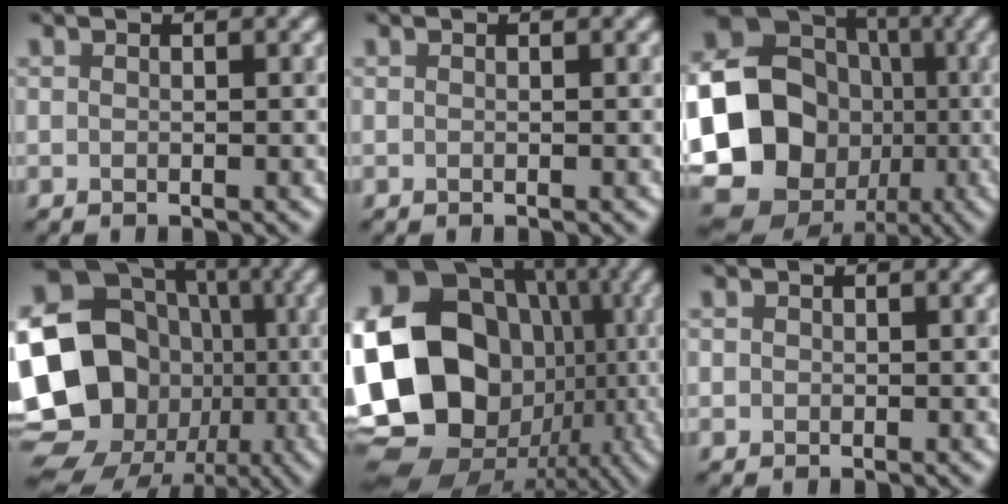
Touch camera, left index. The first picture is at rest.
{"total": 0.0}
{"total": 21.9, "force": [-3.5, 20.1, 8.1], "torque": [-0.190, -0.005, -0.108]}
{"total": 23.9, "force": [-2.9, 21.5, 10.0], "torque": [-0.204, 0.027, -0.101]}
{"total": 24.8, "force": [-1.0, 22.0, 11.4], "torque": [-0.233, 0.004, -0.037]}
{"total": 0.6, "force": [0.1, 0.6, 0.0], "torque": [0.004, -0.002, -0.002]}